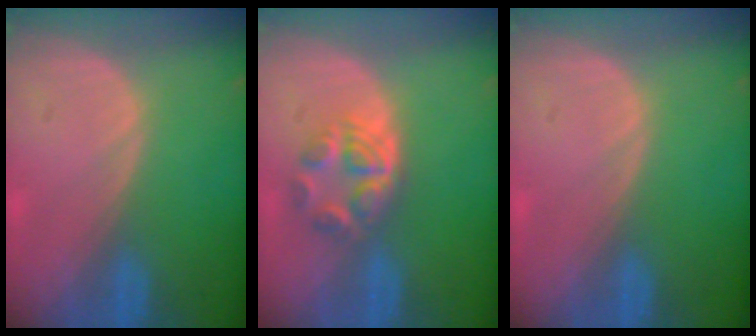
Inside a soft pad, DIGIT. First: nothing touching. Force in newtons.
{"total": 6.1, "press": 5.1, "slide": 3.3}
{"total": 0.0}